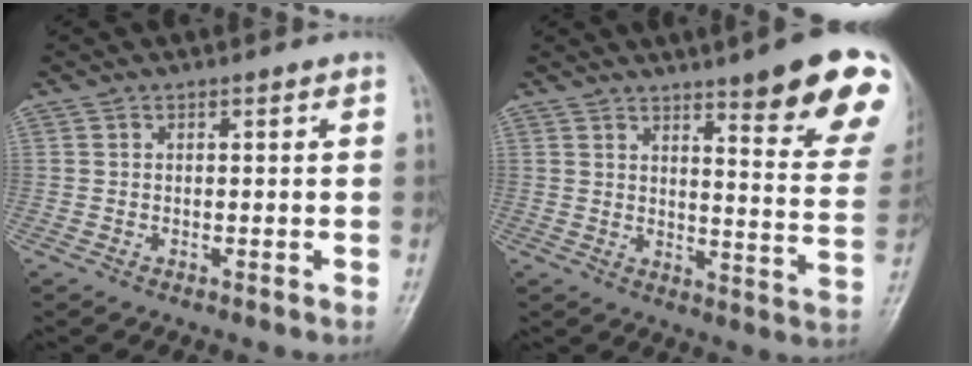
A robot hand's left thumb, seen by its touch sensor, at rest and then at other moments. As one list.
[{"total": 18.2, "force": [11.6, 2.8, 13.8], "torque": [-0.144, -0.064, 0.144]}]